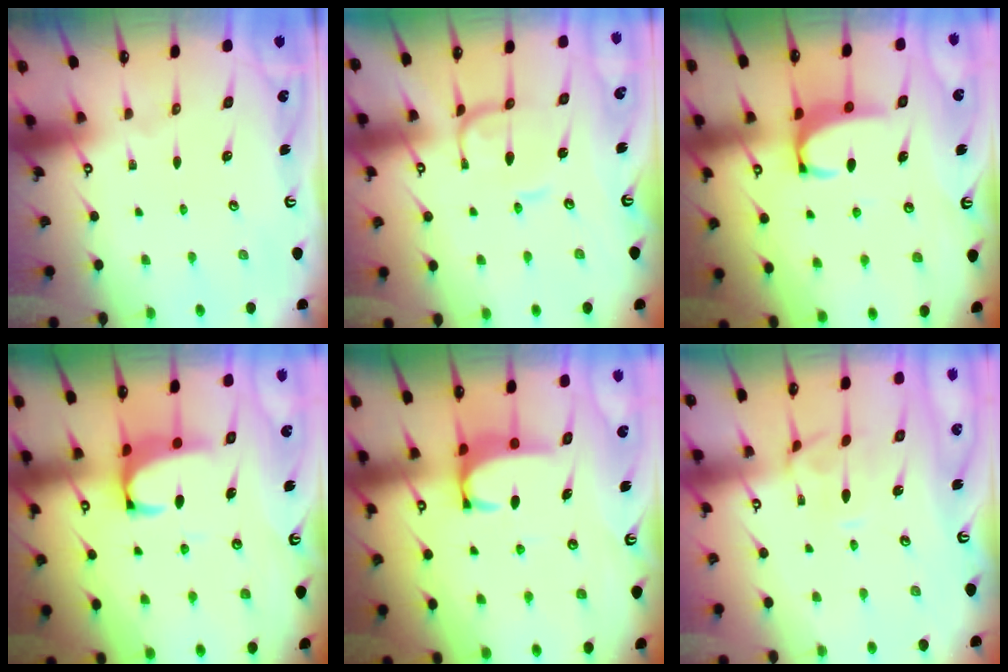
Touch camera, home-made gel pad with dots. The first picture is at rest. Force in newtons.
{"total": 0.0}
{"total": 3.4, "press": 3.4, "slide": 0.6}
{"total": 2.4, "press": 2.3, "slide": 0.9}
{"total": 3.4, "press": 3.3, "slide": 0.9}
{"total": 0.7, "press": 0.4, "slide": 0.6}